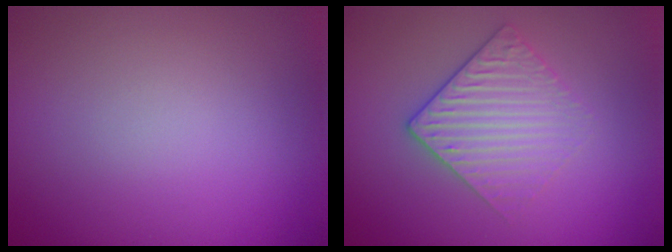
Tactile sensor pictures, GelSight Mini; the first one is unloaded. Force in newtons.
{"total": 3.0, "press": 2.7, "slide": 1.3}